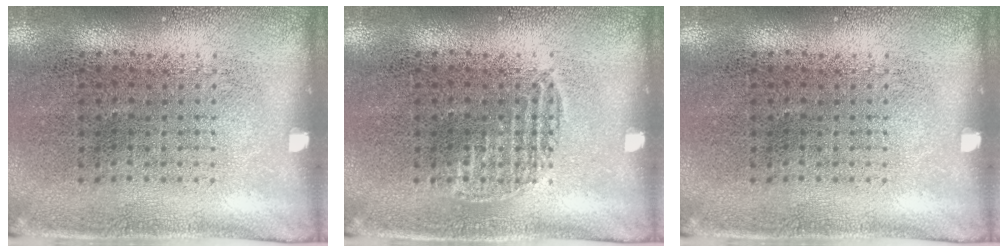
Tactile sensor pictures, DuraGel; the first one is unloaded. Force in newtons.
{"total": 0.9, "press": 0.8, "slide": 0.2}
{"total": 0.0}